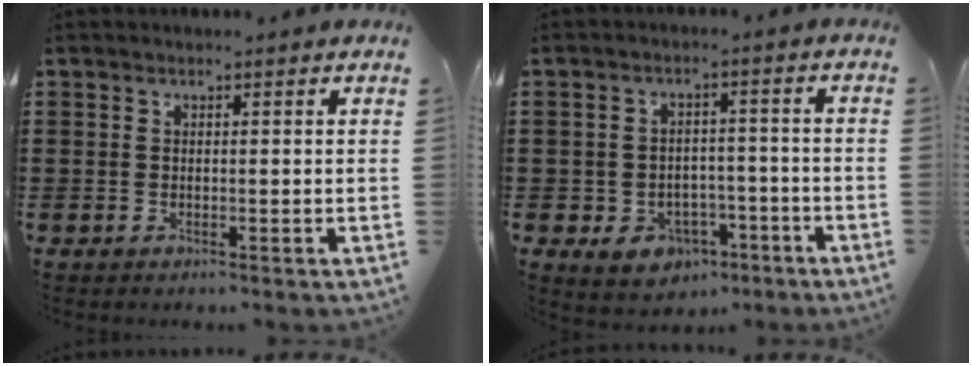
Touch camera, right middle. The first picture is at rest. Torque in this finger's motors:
{"motor_torque": [0.49, -0.17, 0.29, 0.10]}